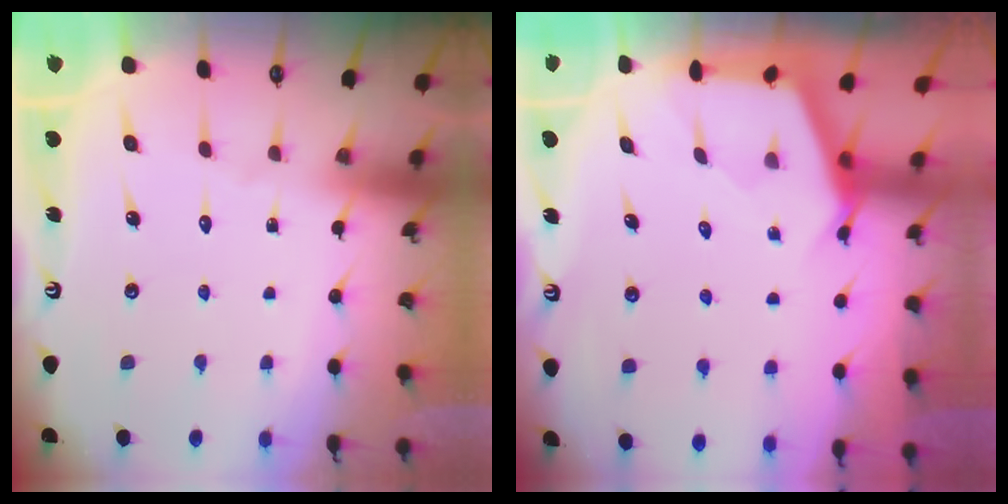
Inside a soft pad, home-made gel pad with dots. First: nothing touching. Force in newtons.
{"total": 2.7, "press": 2.7, "slide": 0.4}